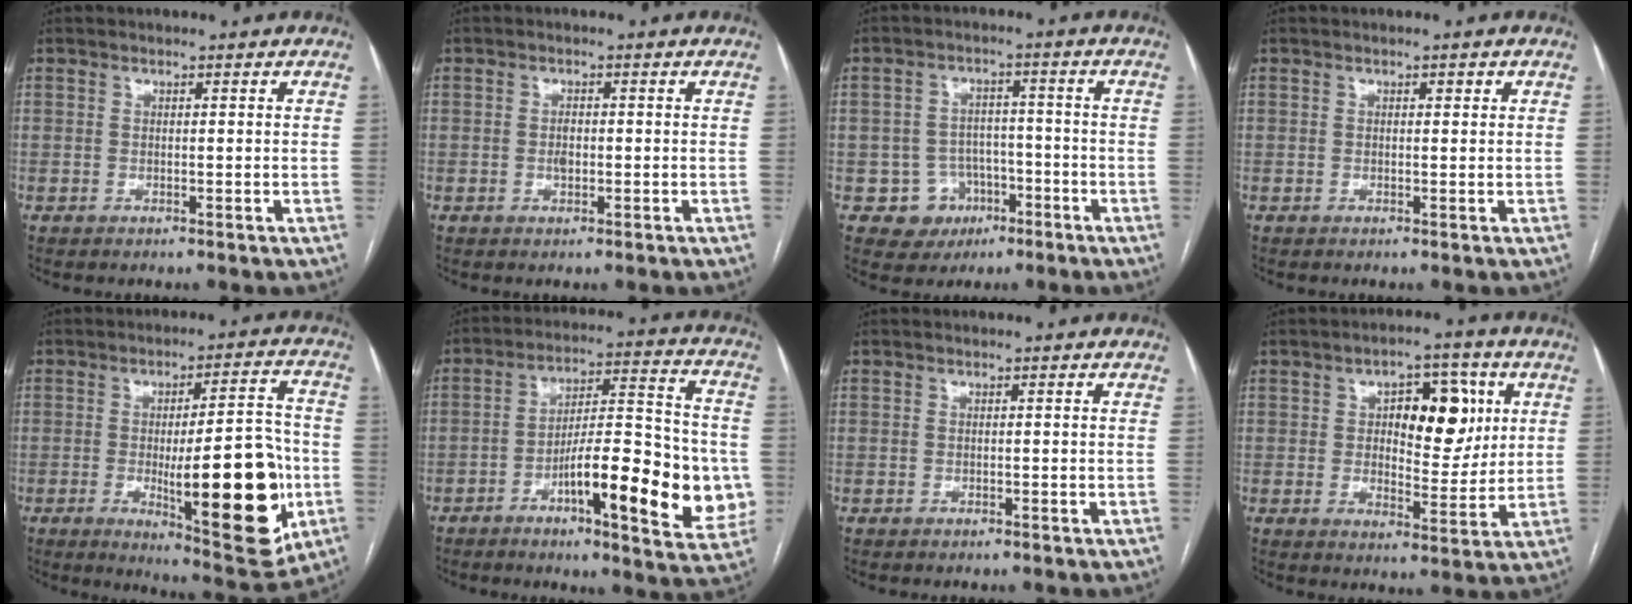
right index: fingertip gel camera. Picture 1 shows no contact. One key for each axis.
{"total": 1.6, "fx": -0.2, "fy": 0.9, "fz": 1.3, "tx": -0.025, "ty": 0.002, "tz": -0.002}
{"total": 6.3, "fx": -2.6, "fy": 5.7, "fz": 0.6, "tx": 0.003, "ty": 0.015, "tz": -0.033}
{"total": 1.0, "fx": 0.5, "fy": 0.4, "fz": 0.7, "tx": -0.009, "ty": 0.001, "tz": 0.005}
{"total": 18.8, "fx": -4.1, "fy": 4.3, "fz": 17.8, "tx": -0.230, "ty": -0.004, "tz": -0.044}
{"total": 19.1, "fx": -5.2, "fy": 4.1, "fz": 17.9, "tx": -0.235, "ty": 0.017, "tz": -0.068}
{"total": 0.0}
{"total": 10.8, "fx": 3.1, "fy": 5.2, "fz": 8.9, "tx": -0.117, "ty": 0.018, "tz": 0.051}